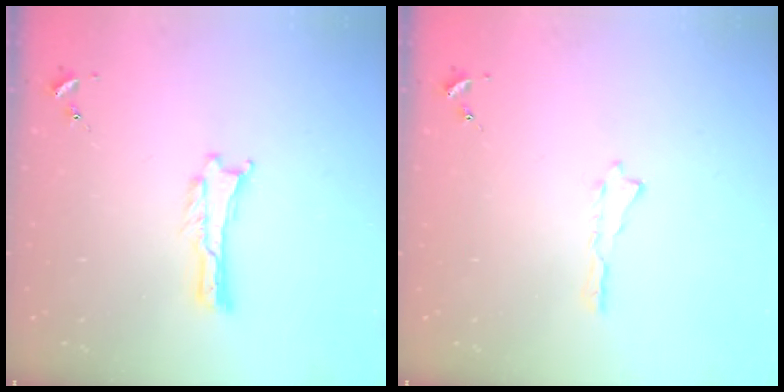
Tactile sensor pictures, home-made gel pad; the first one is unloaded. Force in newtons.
{"total": 0.0}